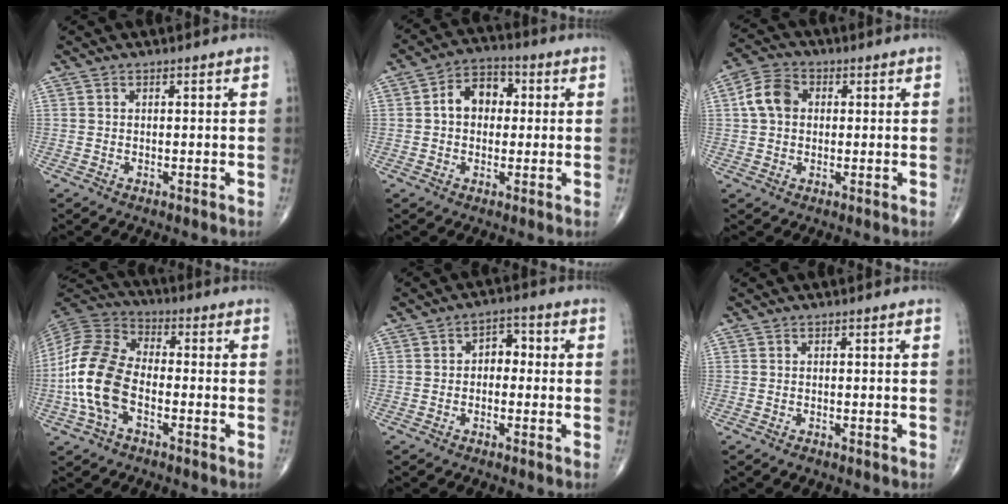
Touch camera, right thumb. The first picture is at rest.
{"total": 7.9, "force": [0.9, 5.8, 5.3], "torque": [-0.061, 0.021, 0.006]}
{"total": 7.1, "force": [1.0, 5.5, 4.5], "torque": [-0.077, 0.016, 0.011]}
{"total": 14.8, "force": [-3.5, 8.7, 11.4], "torque": [-0.242, 0.032, -0.076]}
{"total": 4.0, "force": [-0.3, 2.9, 2.8], "torque": [-0.020, 0.018, -0.018]}
{"total": 0.8, "force": [-0.5, 0.3, 0.5], "torque": [-0.007, -0.001, -0.009]}